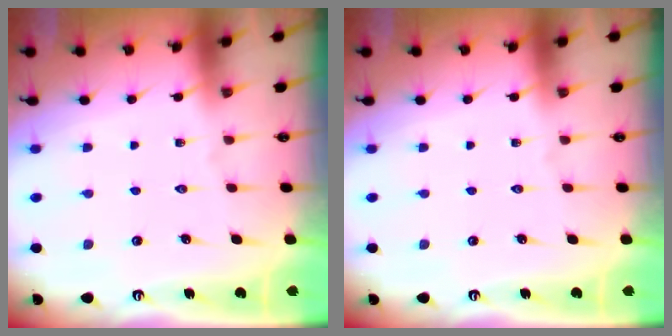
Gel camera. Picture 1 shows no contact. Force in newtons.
{"total": 0.0}